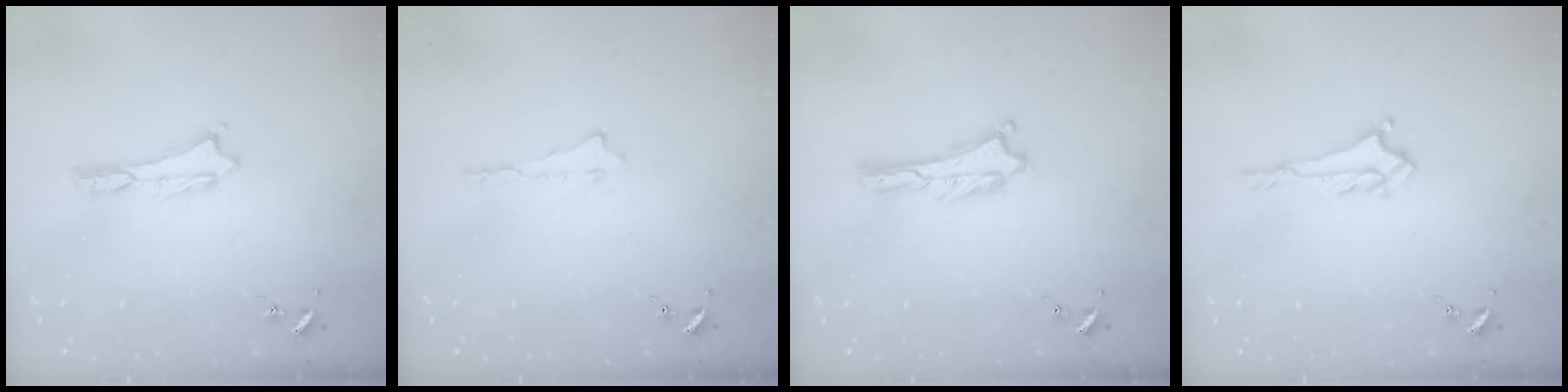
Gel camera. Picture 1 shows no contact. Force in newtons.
{"total": 0.0}
{"total": 0.0}
{"total": 1.9, "press": 1.9, "slide": 0.4}